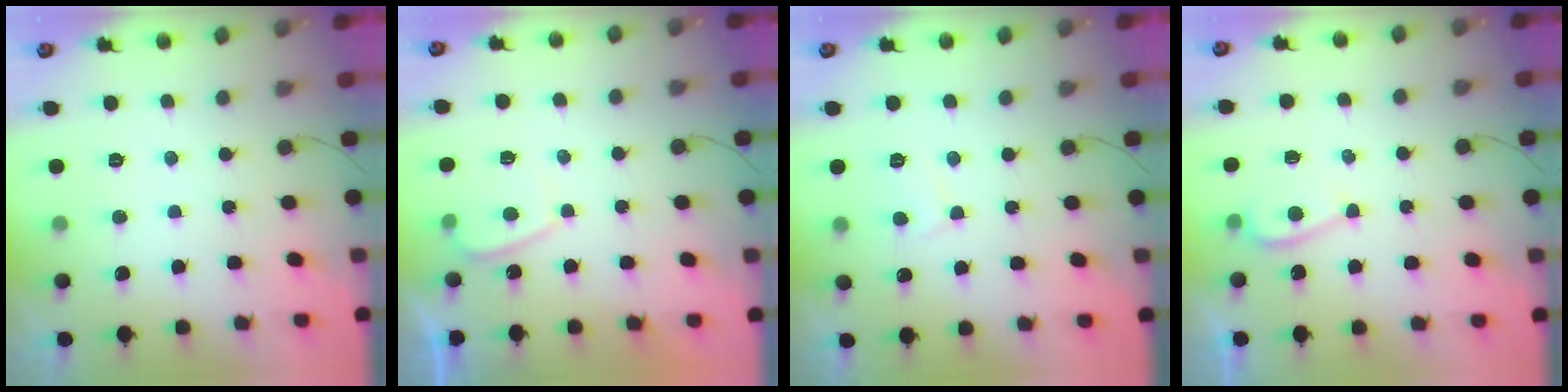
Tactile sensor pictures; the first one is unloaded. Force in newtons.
{"total": 1.2, "press": 1.1, "slide": 0.6}
{"total": 4.4, "press": 4.4, "slide": 0.5}
{"total": 3.7, "press": 3.2, "slide": 1.7}